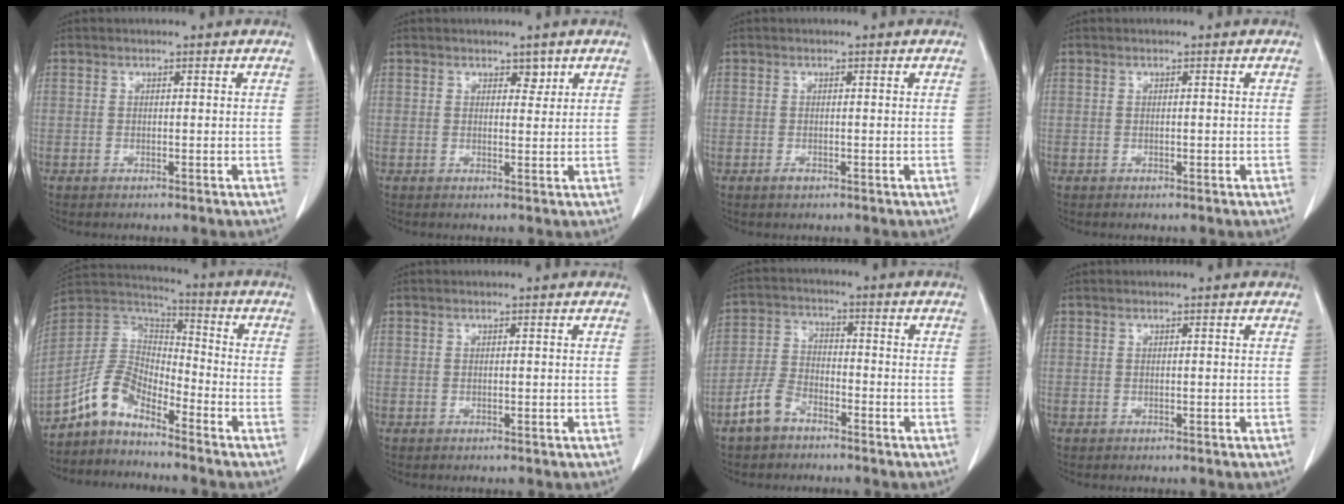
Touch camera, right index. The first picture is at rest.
{"total": 2.6, "force": [1.5, 1.7, 1.3], "torque": [-0.026, 0.007, 0.029]}
{"total": 1.6, "force": [-0.6, 1.1, 1.0], "torque": [-0.016, 0.001, -0.006]}
{"total": 0.8, "force": [-0.1, 0.5, 0.6], "torque": [-0.018, 0.002, 0.000]}
{"total": 10.2, "force": [-7.5, 4.1, 5.5], "torque": [-0.127, 0.022, -0.151]}
{"total": 0.0}
{"total": 6.9, "force": [-4.4, 3.9, 3.5], "torque": [-0.093, 0.014, -0.086]}
{"total": 0.0}